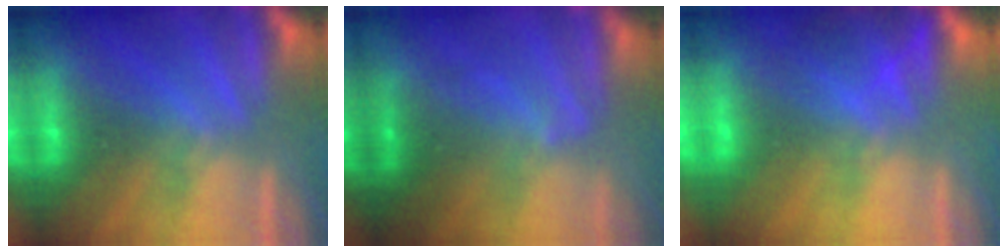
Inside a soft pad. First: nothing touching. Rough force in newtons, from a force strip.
{"total": 2.0}
{"total": 2.7}